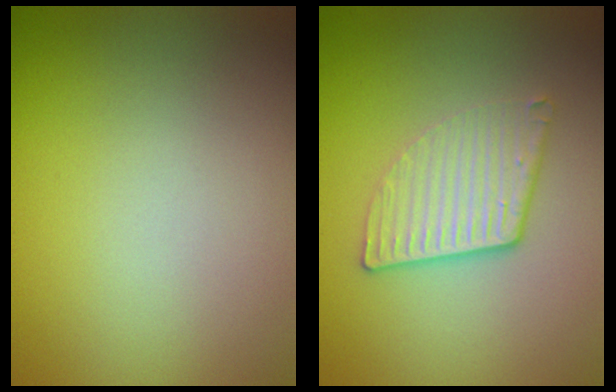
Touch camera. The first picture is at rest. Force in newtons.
{"total": 3.1, "press": 2.6, "slide": 1.6}